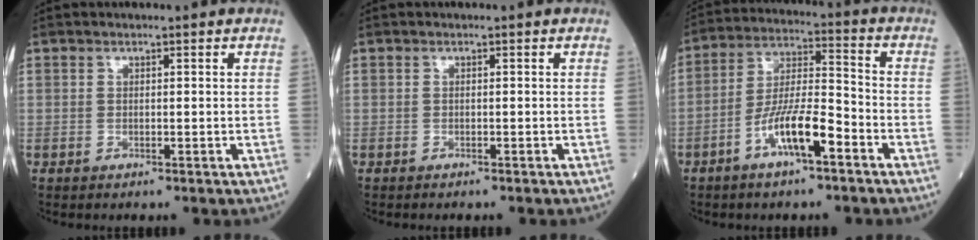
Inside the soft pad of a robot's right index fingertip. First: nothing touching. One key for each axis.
{"total": 0.8, "fx": -0.8, "fy": 0.1, "fz": 0.3, "tx": -0.002, "ty": 0.000, "tz": -0.012}
{"total": 9.6, "fx": -5.1, "fy": 1.6, "fz": 8.0, "tx": -0.159, "ty": 0.005, "tz": -0.095}